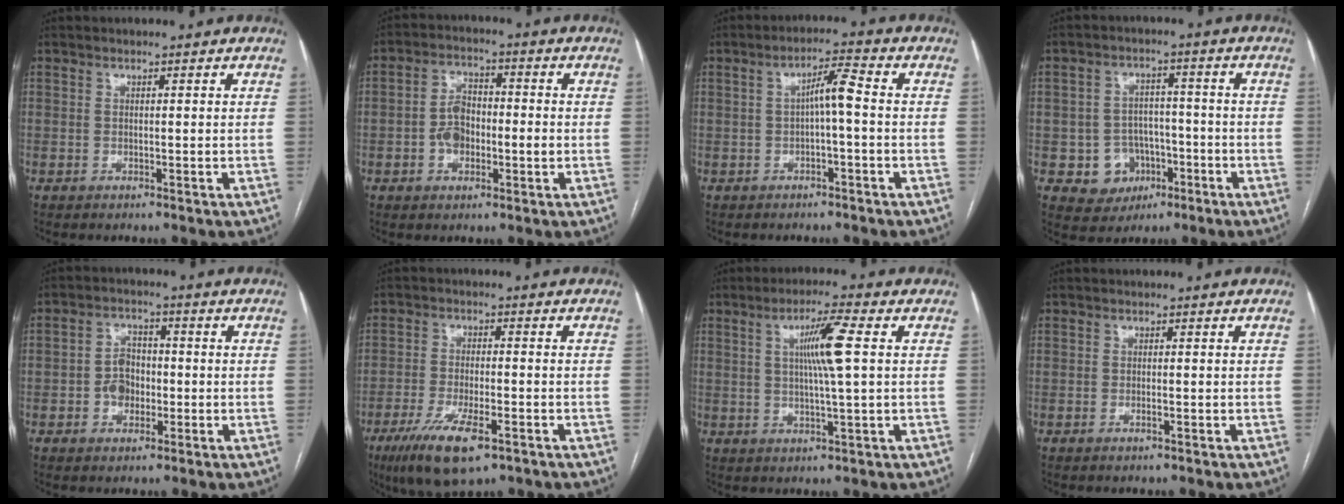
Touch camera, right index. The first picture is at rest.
{"total": 6.1, "force": [-1.1, 3.7, 4.8], "torque": [-0.100, 0.019, -0.021]}
{"total": 4.4, "force": [-0.3, 0.4, 4.4], "torque": [-0.071, 0.016, -0.004]}
{"total": 7.0, "force": [-2.5, 6.4, 1.6], "torque": [-0.022, 0.016, -0.029]}
{"total": 5.6, "force": [-1.3, 4.1, 3.5], "torque": [-0.068, 0.018, -0.022]}
{"total": 10.4, "force": [-6.0, 2.6, 8.1], "torque": [-0.153, -0.021, -0.098]}
{"total": 7.5, "force": [1.6, -0.2, 7.4], "torque": [-0.133, 0.003, 0.027]}
{"total": 0.7, "force": [-0.3, 0.0, 0.6], "torque": [-0.015, -0.001, -0.005]}